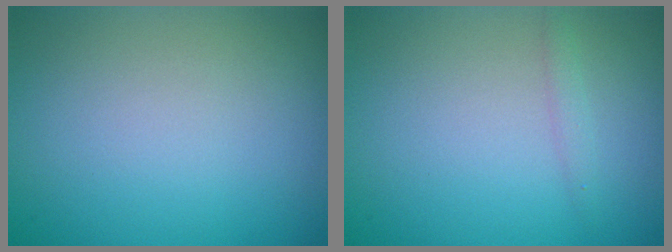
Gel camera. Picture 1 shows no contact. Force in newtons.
{"total": 0.8, "press": 0.8, "slide": 0.0}